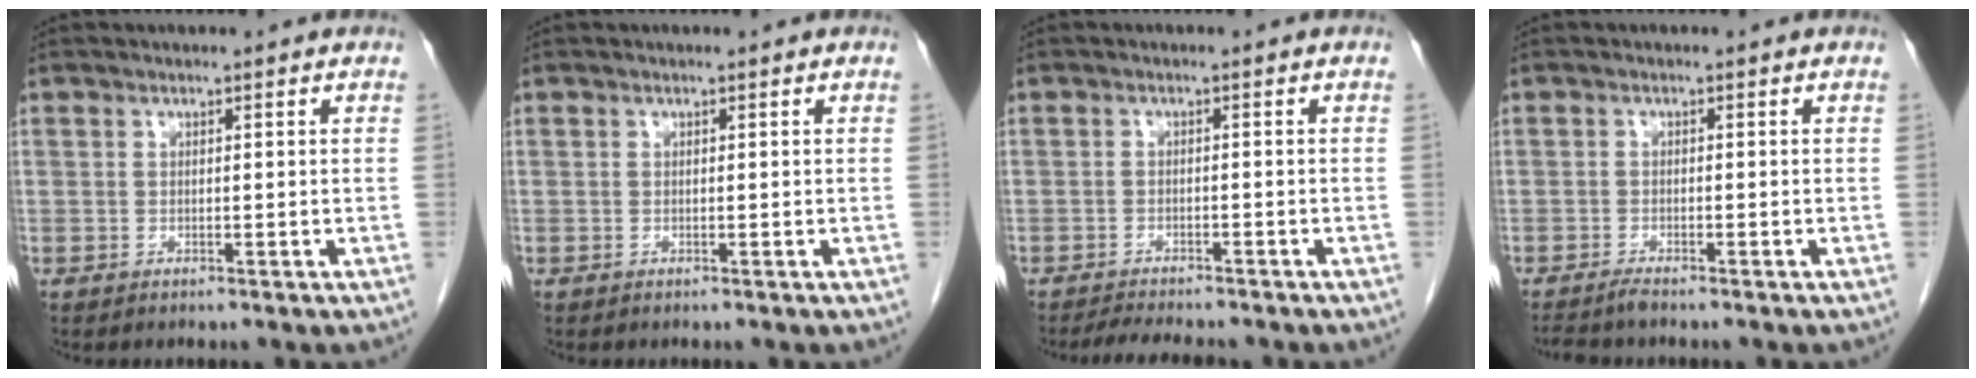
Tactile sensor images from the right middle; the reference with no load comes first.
{"total": 0.0}
{"total": 5.7, "force": [-5.1, 0.6, 2.3], "torque": [-0.038, -0.013, -0.078]}
{"total": 2.0, "force": [-1.9, -0.4, 0.7], "torque": [-0.017, -0.006, -0.035]}